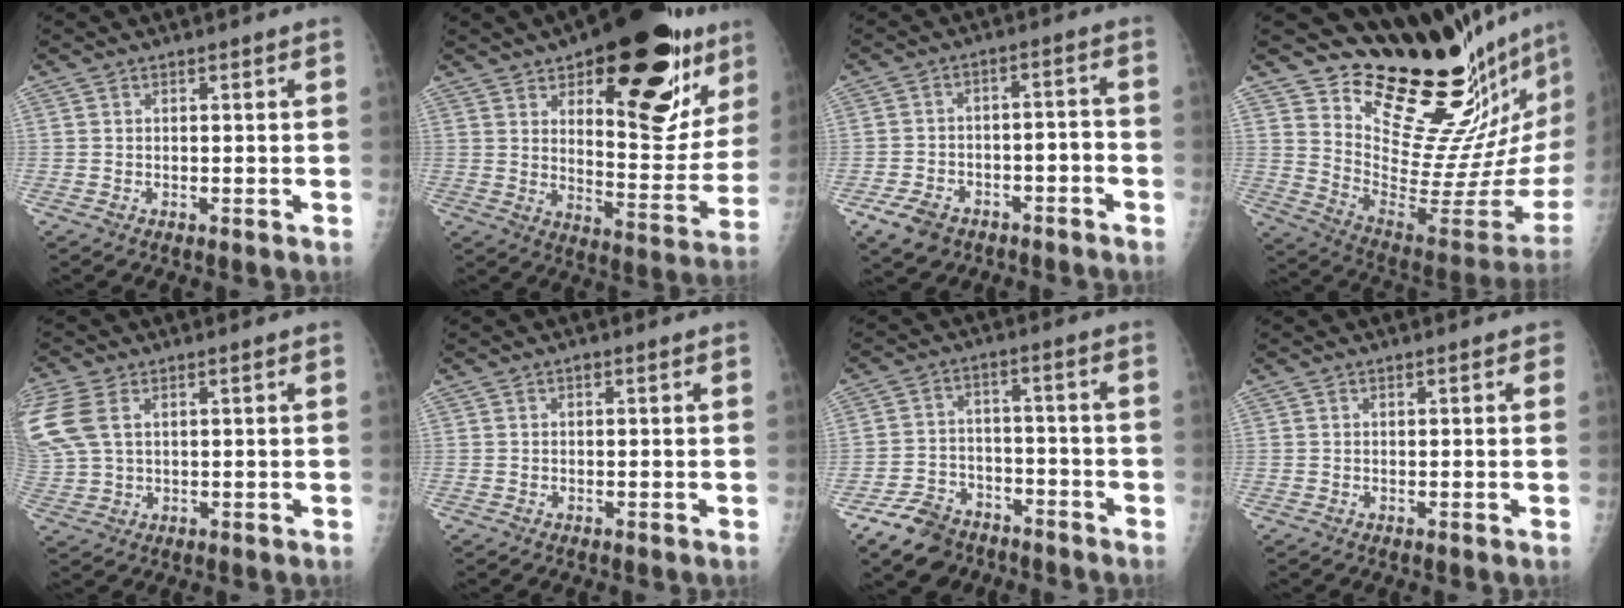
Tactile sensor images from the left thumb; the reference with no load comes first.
{"total": 25.4, "force": [13.3, 10.4, 19.0], "torque": [-0.204, -0.055, 0.191]}
{"total": 8.4, "force": [-5.1, 5.0, 4.3], "torque": [-0.062, 0.045, -0.077]}
{"total": 24.0, "force": [20.6, 4.6, 11.5], "torque": [-0.125, -0.198, 0.307]}
{"total": 10.6, "force": [3.5, 6.5, 7.6], "torque": [-0.217, 0.007, 0.078]}
{"total": 0.5, "force": [0.3, 0.3, 0.3], "torque": [-0.002, 0.000, 0.002]}
{"total": 9.9, "force": [-7.3, 6.1, 3.0], "torque": [-0.040, 0.047, -0.122]}
{"total": 0.7, "force": [0.4, 0.5, 0.3], "torque": [0.007, -0.001, 0.002]}